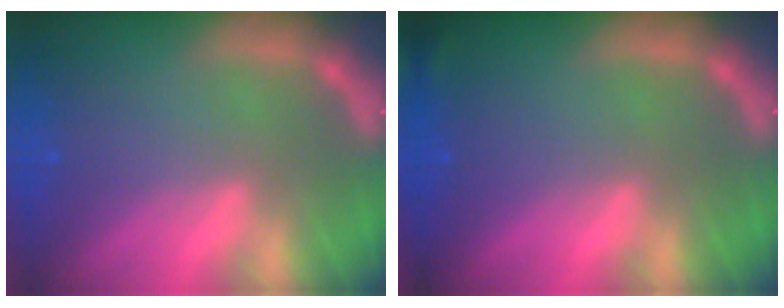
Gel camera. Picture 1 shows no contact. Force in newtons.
{"total": 0.9}